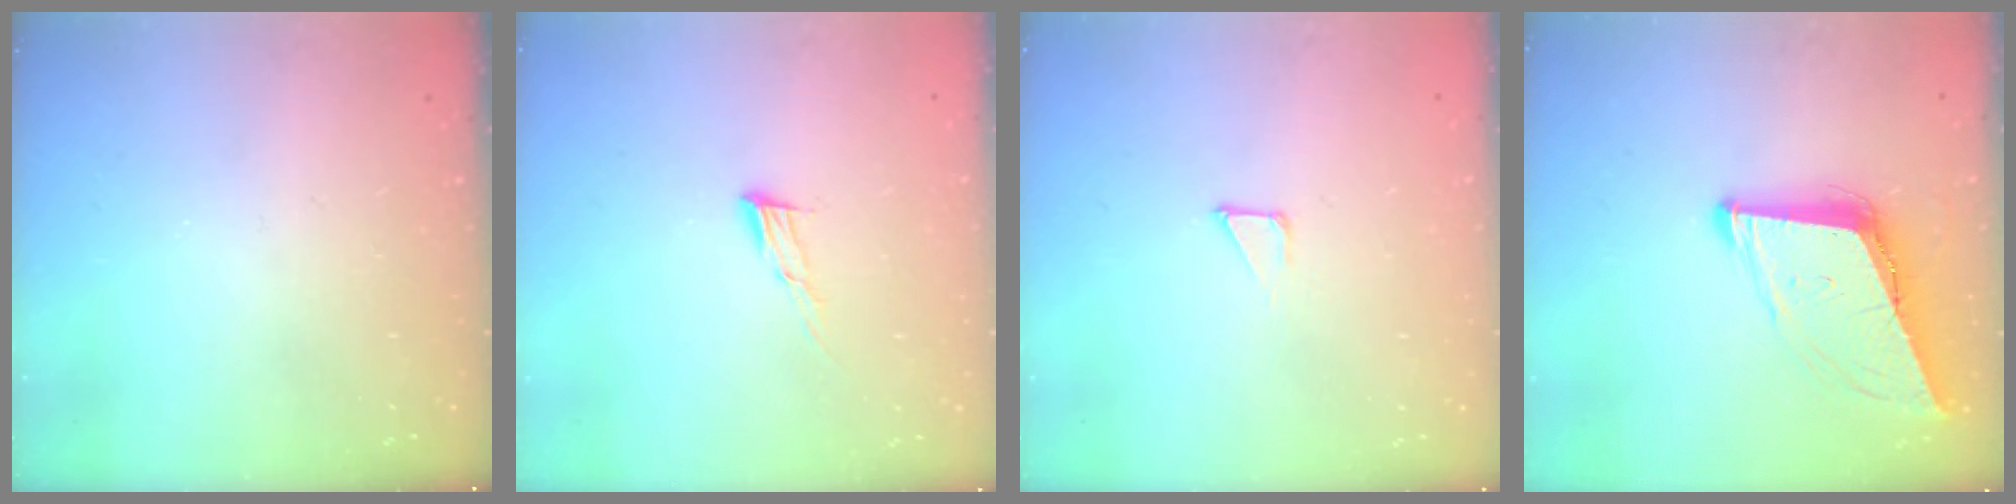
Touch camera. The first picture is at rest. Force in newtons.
{"total": 6.9, "press": 6.8, "slide": 1.2}
{"total": 1.2, "press": 1.2, "slide": 0.0}
{"total": 10.0, "press": 9.3, "slide": 3.5}